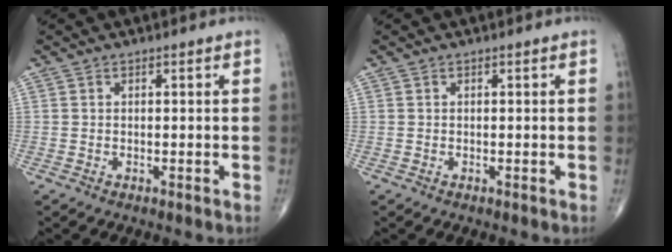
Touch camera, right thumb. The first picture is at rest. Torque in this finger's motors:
{"motor_torque": [-0.07, 0.07, -0.09, -0.04, 0.00]}